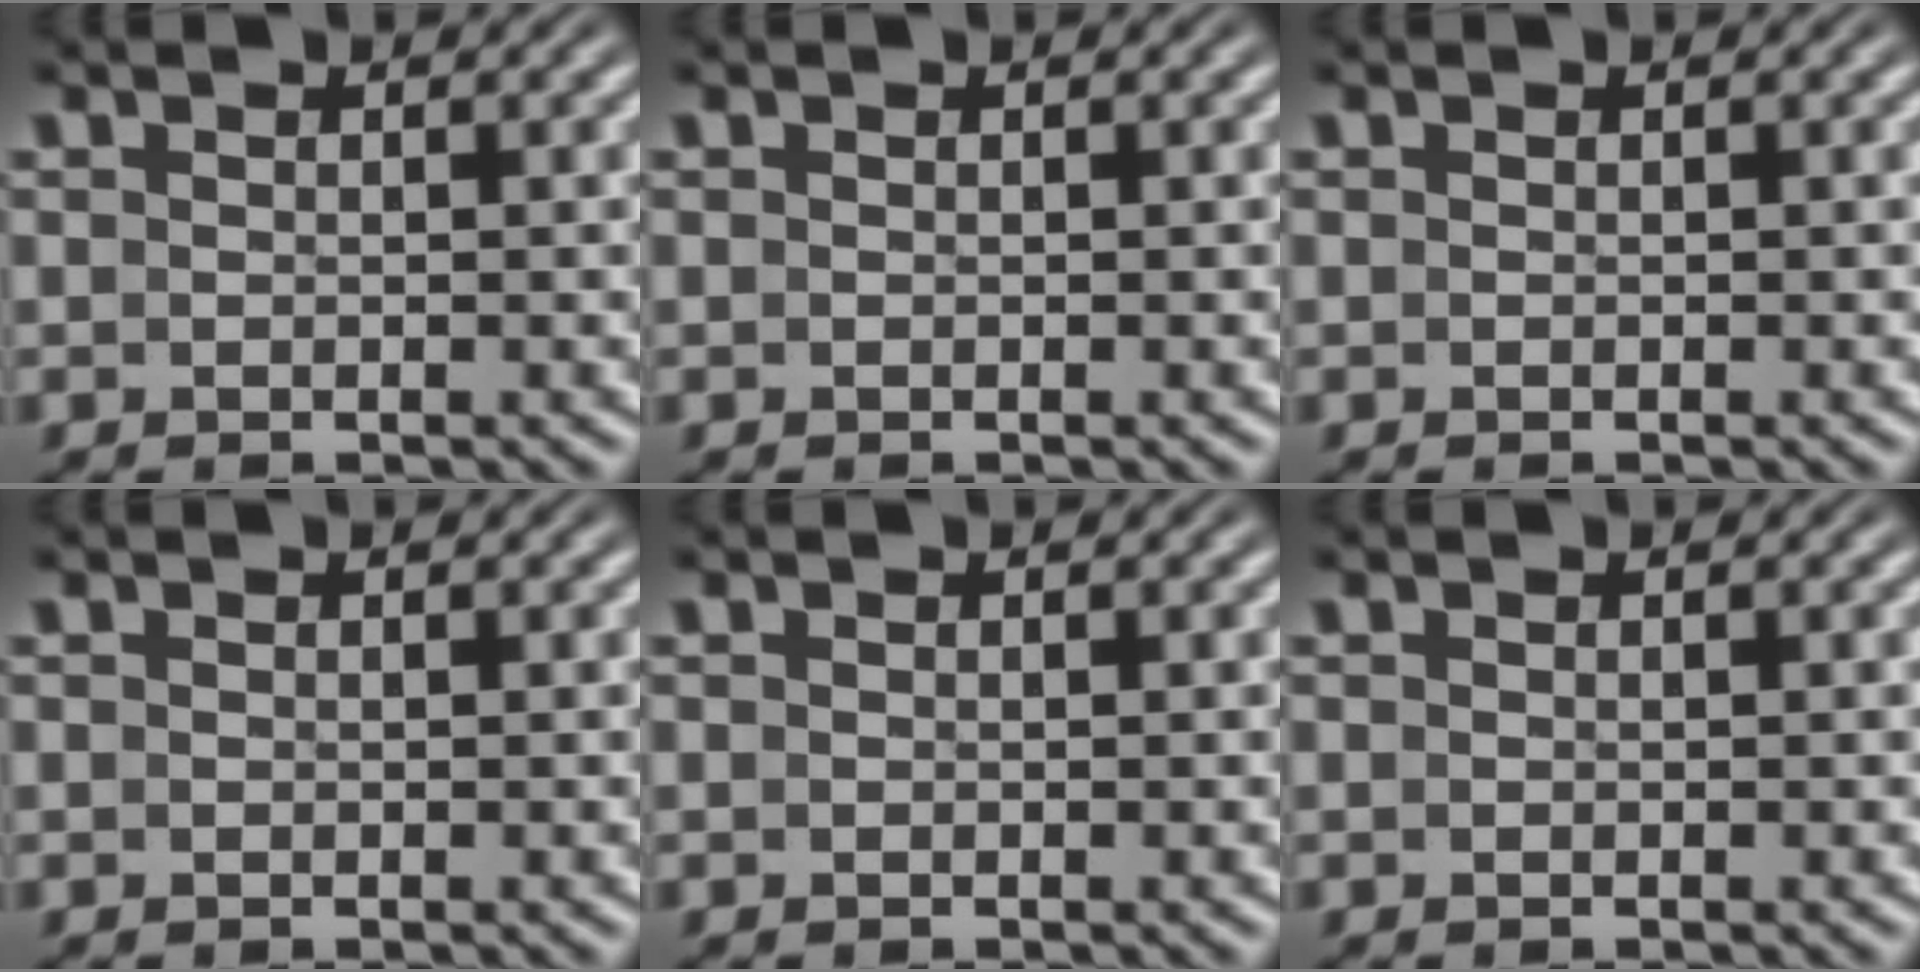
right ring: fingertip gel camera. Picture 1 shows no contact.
{"total": 0.0}
{"total": 0.0}
{"total": 0.0}
{"total": 0.0}
{"total": 0.0}